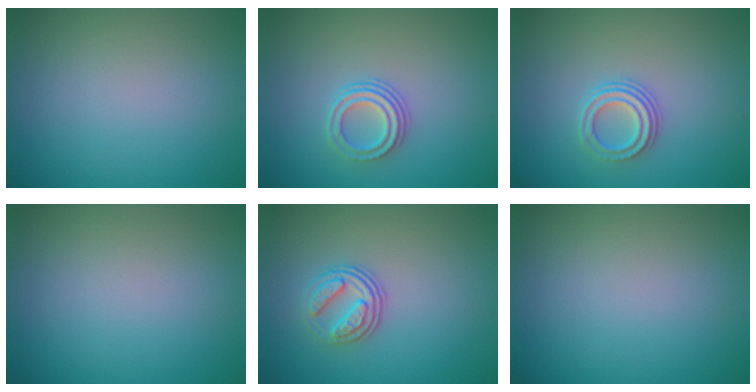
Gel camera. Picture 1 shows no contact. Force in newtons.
{"total": 2.5, "press": 2.1, "slide": 1.4}
{"total": 2.5, "press": 2.1, "slide": 1.4}
{"total": 0.0}
{"total": 3.0, "press": 2.5, "slide": 1.6}
{"total": 0.0}